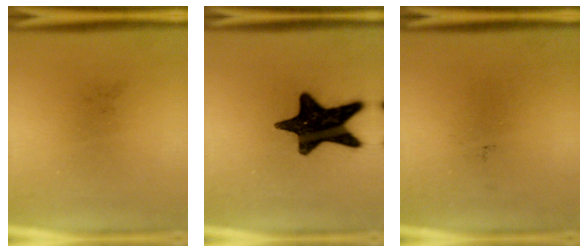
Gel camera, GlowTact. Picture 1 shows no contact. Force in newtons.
{"total": 17.1}
{"total": 0.0}